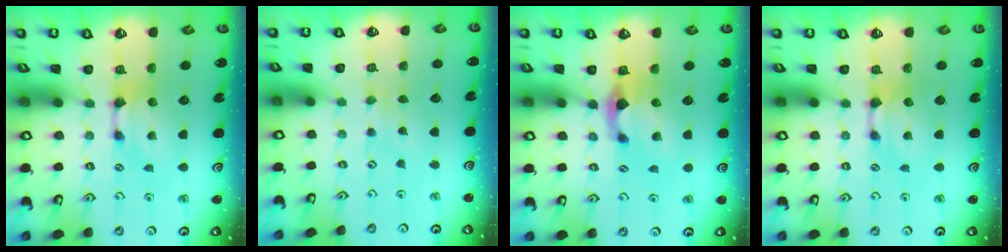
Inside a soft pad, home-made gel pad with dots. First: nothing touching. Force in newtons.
{"total": 2.8, "press": 2.8, "slide": 0.2}
{"total": 2.5, "press": 2.1, "slide": 1.4}
{"total": 0.0}